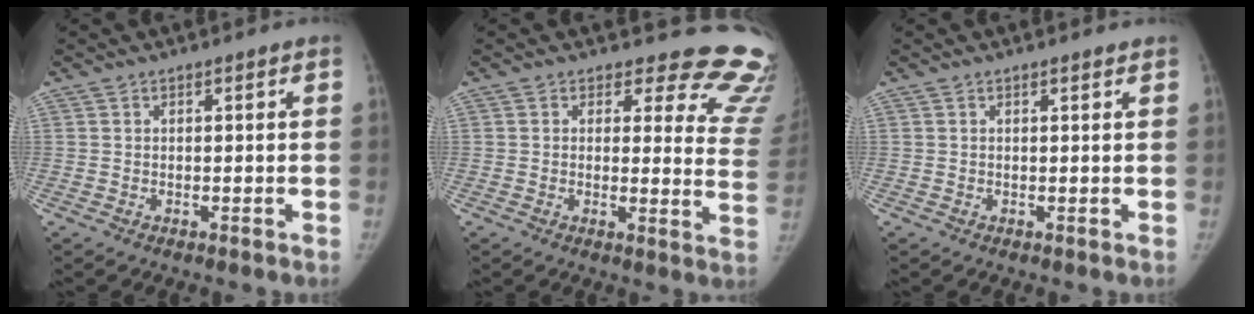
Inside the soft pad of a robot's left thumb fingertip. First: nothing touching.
{"total": 16.1, "force": [14.6, 6.0, 3.3], "torque": [0.020, -0.130, 0.128]}
{"total": 0.9, "force": [0.7, 0.1, 0.5], "torque": [-0.007, -0.004, 0.012]}